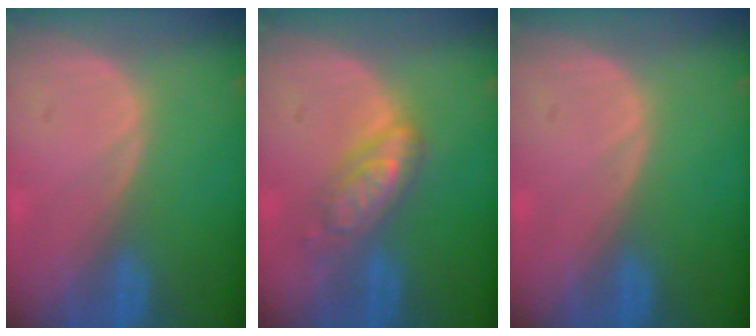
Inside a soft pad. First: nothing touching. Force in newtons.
{"total": 5.5, "press": 5.5, "slide": 0.2}
{"total": 0.0}